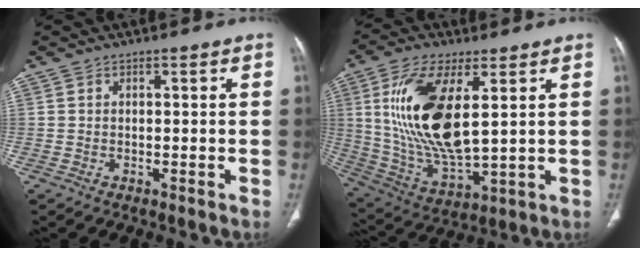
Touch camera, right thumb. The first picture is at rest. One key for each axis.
{"total": 19.3, "fx": 4.5, "fy": 8.1, "fz": 16.9, "tx": -0.334, "ty": -0.025, "tz": 0.093}